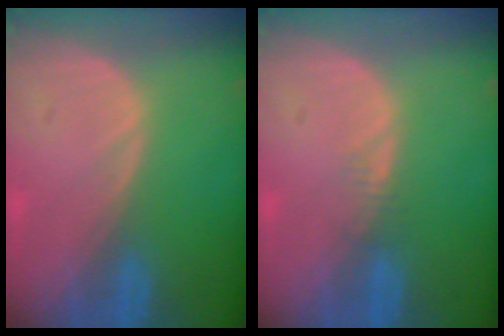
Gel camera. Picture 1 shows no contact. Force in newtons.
{"total": 1.3, "press": 1.2, "slide": 0.2}